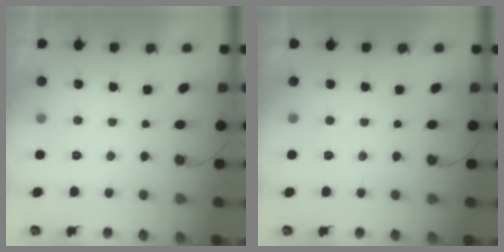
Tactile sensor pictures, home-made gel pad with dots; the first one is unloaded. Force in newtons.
{"total": 0.0}